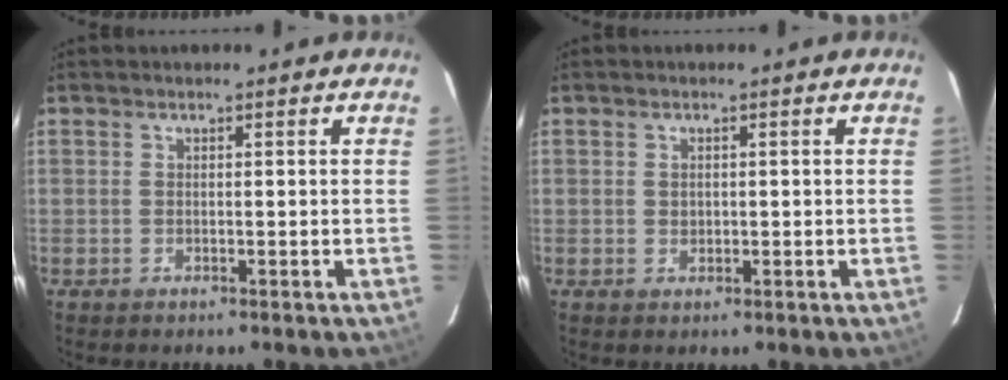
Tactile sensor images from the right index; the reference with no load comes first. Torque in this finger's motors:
{"motor_torque": [-0.11, 0.01, -0.02, 0.00]}